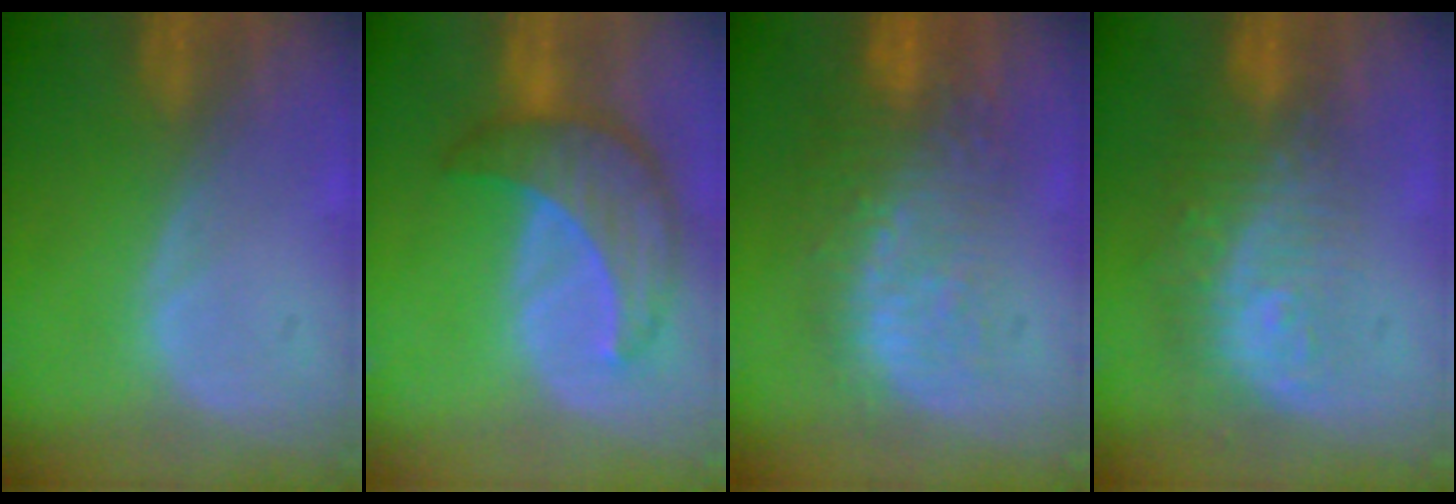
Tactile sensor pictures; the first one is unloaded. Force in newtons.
{"total": 8.6, "press": 7.7, "slide": 3.8}
{"total": 10.5, "press": 9.2, "slide": 5.1}
{"total": 9.7, "press": 8.1, "slide": 5.3}